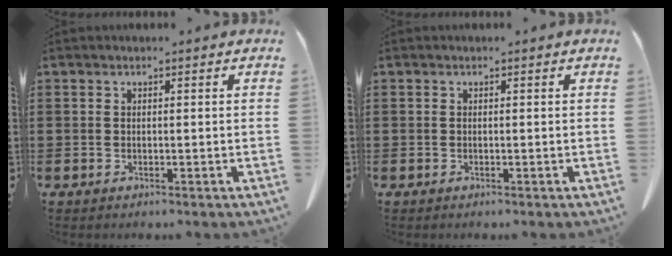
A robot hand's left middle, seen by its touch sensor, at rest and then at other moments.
{"total": 0.0}